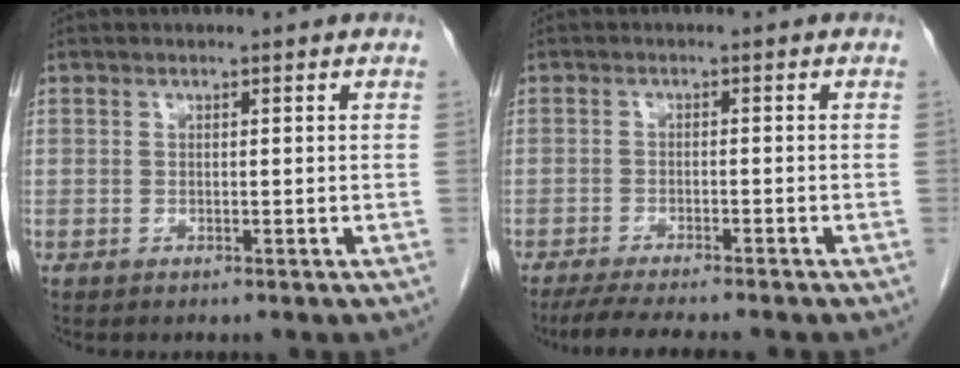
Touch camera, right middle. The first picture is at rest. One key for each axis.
{"total": 7.3, "fx": -6.2, "fy": 0.1, "fz": 3.8, "tx": -0.050, "ty": -0.017, "tz": -0.099}